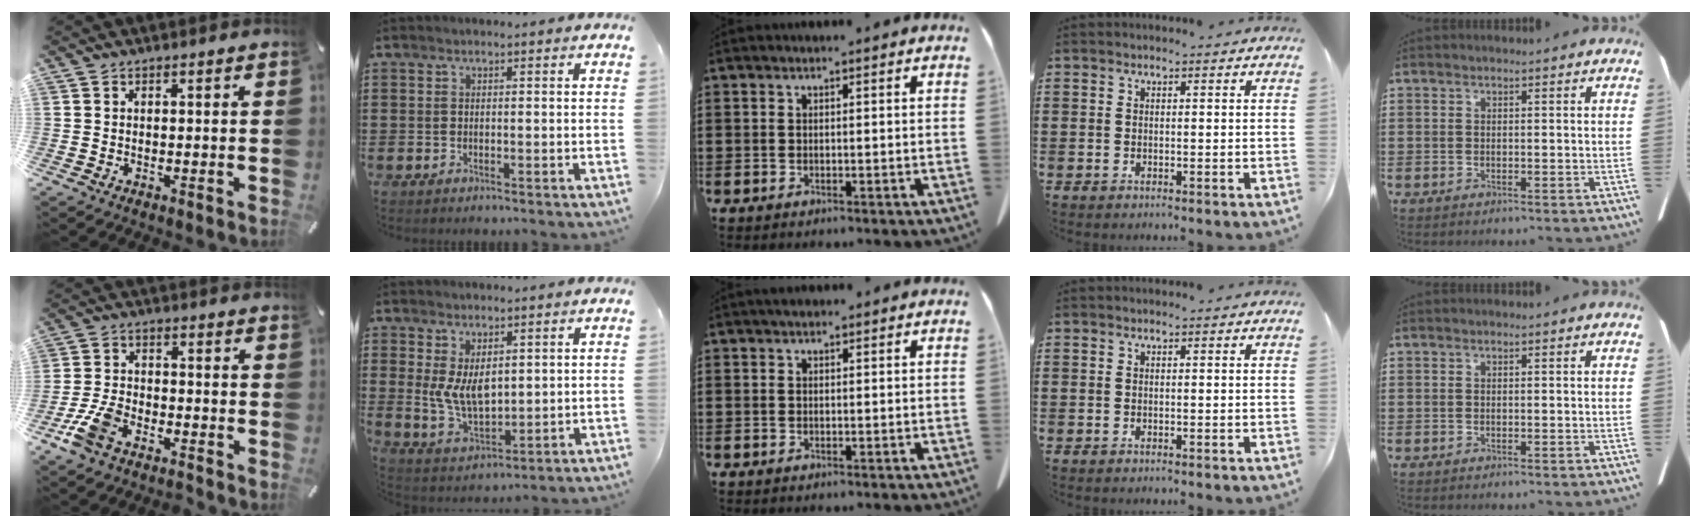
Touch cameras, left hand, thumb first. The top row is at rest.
{"thumb": {"total": 8.2, "force": [-5.5, 3.9, 4.7], "torque": [-0.109, 0.014, -0.106]}, "index": {"total": 6.3, "force": [1.9, 3.8, 4.7], "torque": [-0.102, -0.011, 0.027]}, "middle": {"total": 0.6, "force": [0.5, 0.4, 0.3], "torque": [-0.008, 0.002, 0.009]}}